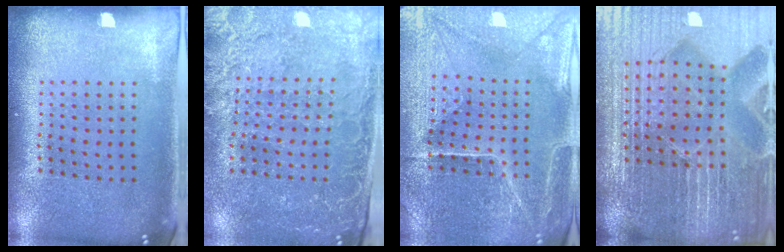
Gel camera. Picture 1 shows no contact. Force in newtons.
{"total": 2.9, "press": 2.8, "slide": 0.8}
{"total": 3.4, "press": 3.4, "slide": 0.3}
{"total": 7.3, "press": 6.4, "slide": 3.6}